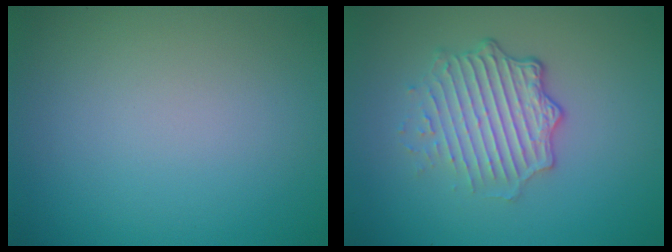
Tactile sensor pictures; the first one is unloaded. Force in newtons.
{"total": 5.0, "press": 3.6, "slide": 3.5}